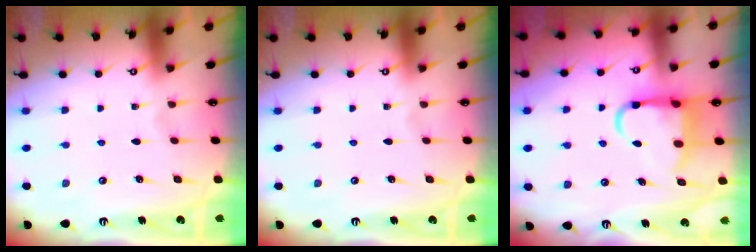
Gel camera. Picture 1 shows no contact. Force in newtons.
{"total": 0.0}
{"total": 9.6, "press": 9.5, "slide": 1.4}